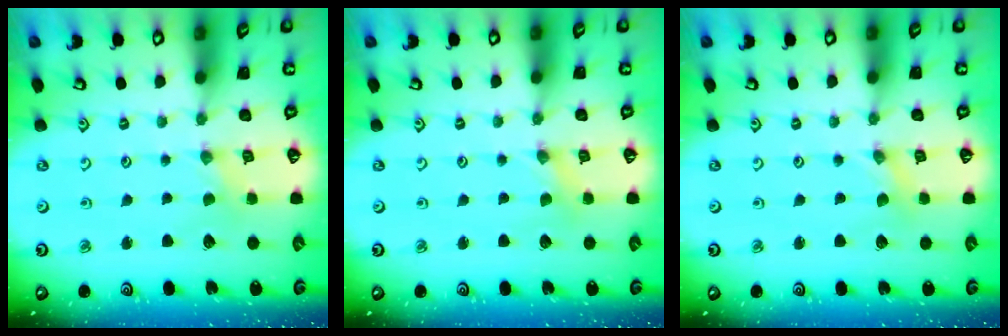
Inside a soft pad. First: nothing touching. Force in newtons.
{"total": 0.0}
{"total": 0.0}